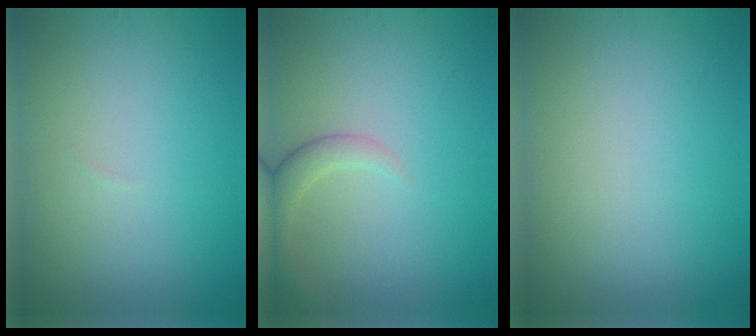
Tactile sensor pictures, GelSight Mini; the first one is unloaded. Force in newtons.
{"total": 2.3, "press": 2.3, "slide": 0.3}
{"total": 0.0}